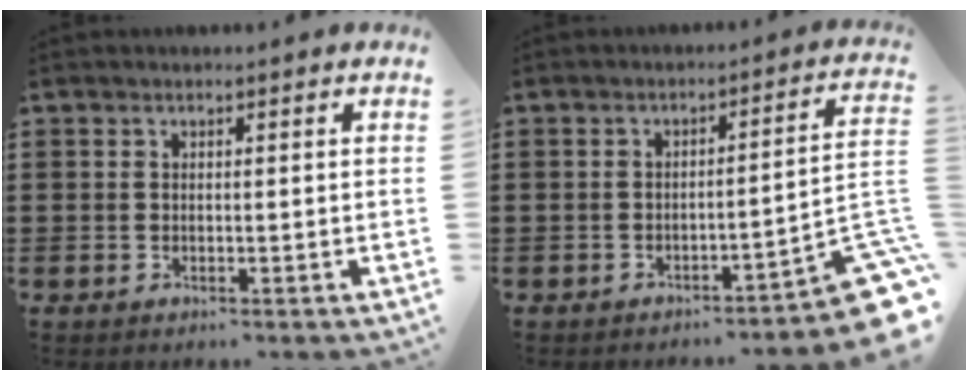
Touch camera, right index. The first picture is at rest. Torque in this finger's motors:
{"motor_torque": [2.08, -0.05, 1.00, 0.10]}